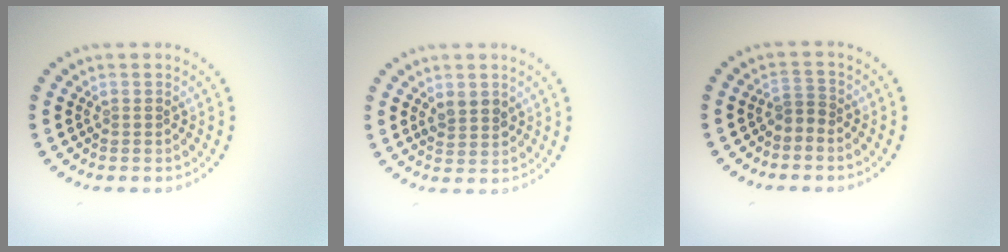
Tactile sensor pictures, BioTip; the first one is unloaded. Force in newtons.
{"total": 1.8, "press": 1.8, "slide": 0.5}
{"total": 1.4, "press": 0.9, "slide": 1.0}